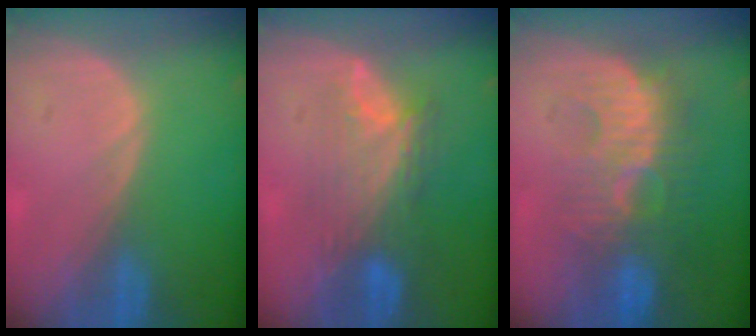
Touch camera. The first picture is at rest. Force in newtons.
{"total": 7.6, "press": 7.3, "slide": 2.2}
{"total": 9.1, "press": 8.9, "slide": 1.7}